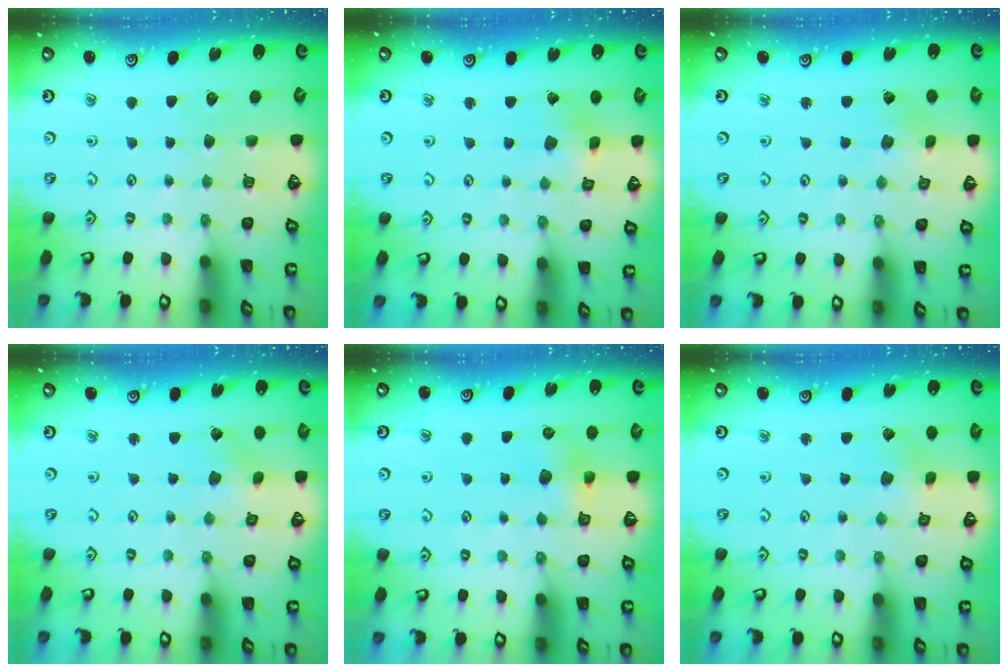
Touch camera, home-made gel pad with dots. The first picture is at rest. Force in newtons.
{"total": 2.4, "press": 2.4, "slide": 0.5}
{"total": 1.8, "press": 1.8, "slide": 0.2}
{"total": 1.3, "press": 1.3, "slide": 0.1}
{"total": 5.5, "press": 5.4, "slide": 0.7}
{"total": 2.2, "press": 2.2, "slide": 0.3}